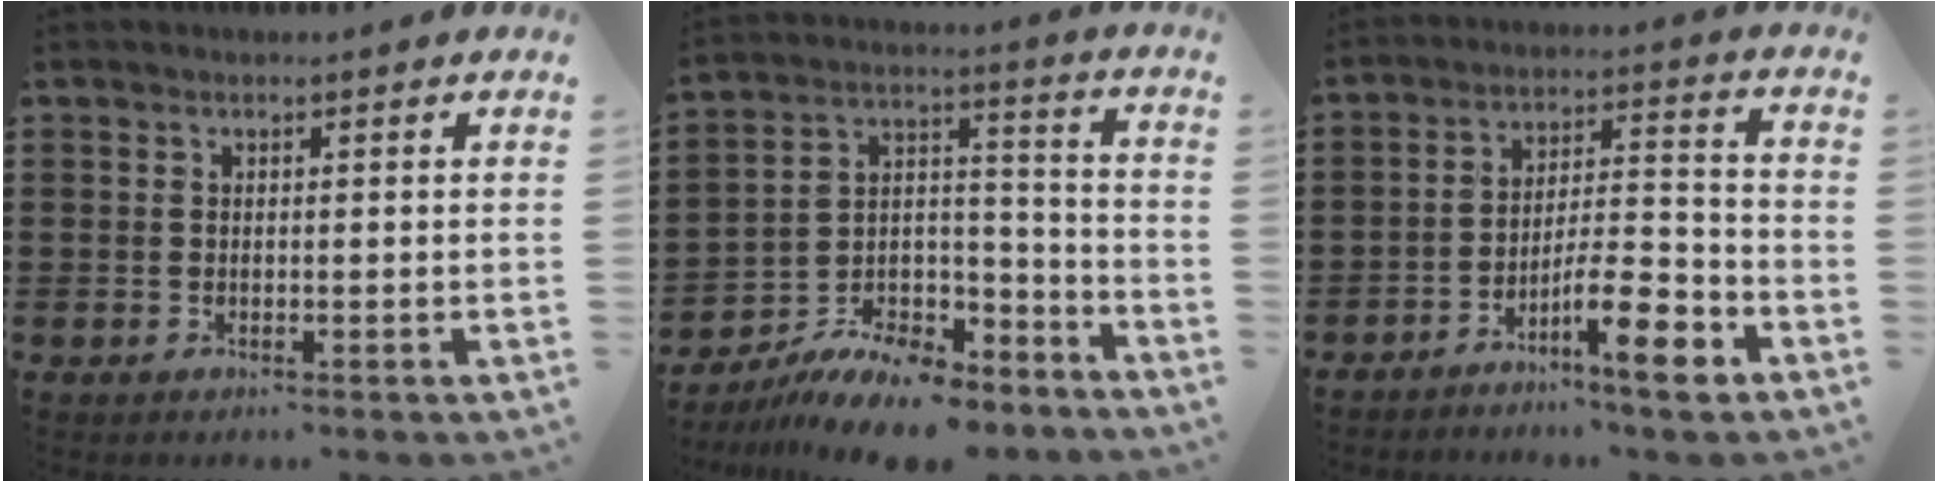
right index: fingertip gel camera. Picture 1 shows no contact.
{"total": 10.8, "force": [-9.6, 3.0, 3.9], "torque": [-0.061, 0.036, -0.182]}
{"total": 9.9, "force": [-6.4, 2.2, 7.3], "torque": [-0.120, 0.015, -0.113]}